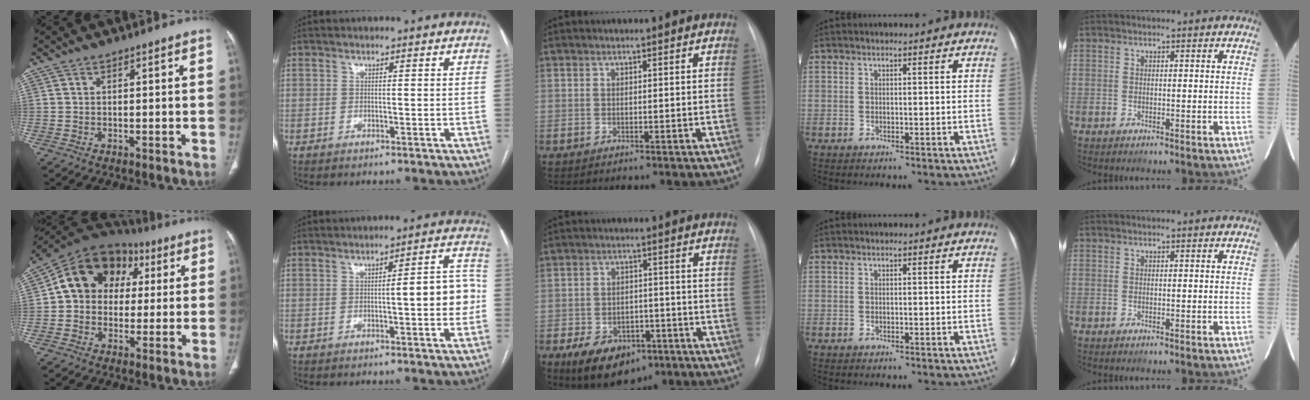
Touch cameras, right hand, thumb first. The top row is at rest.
{"thumb": {"total": 14.8, "force": [2.7, 12.2, 7.9], "torque": [-0.102, 0.033, 0.036]}, "index": {"total": 6.9, "force": [-0.8, 1.4, 6.7], "torque": [-0.081, 0.021, -0.012]}, "middle": {"total": 10.2, "force": [-5.7, 6.3, 5.6], "torque": [-0.092, 0.007, -0.079]}}